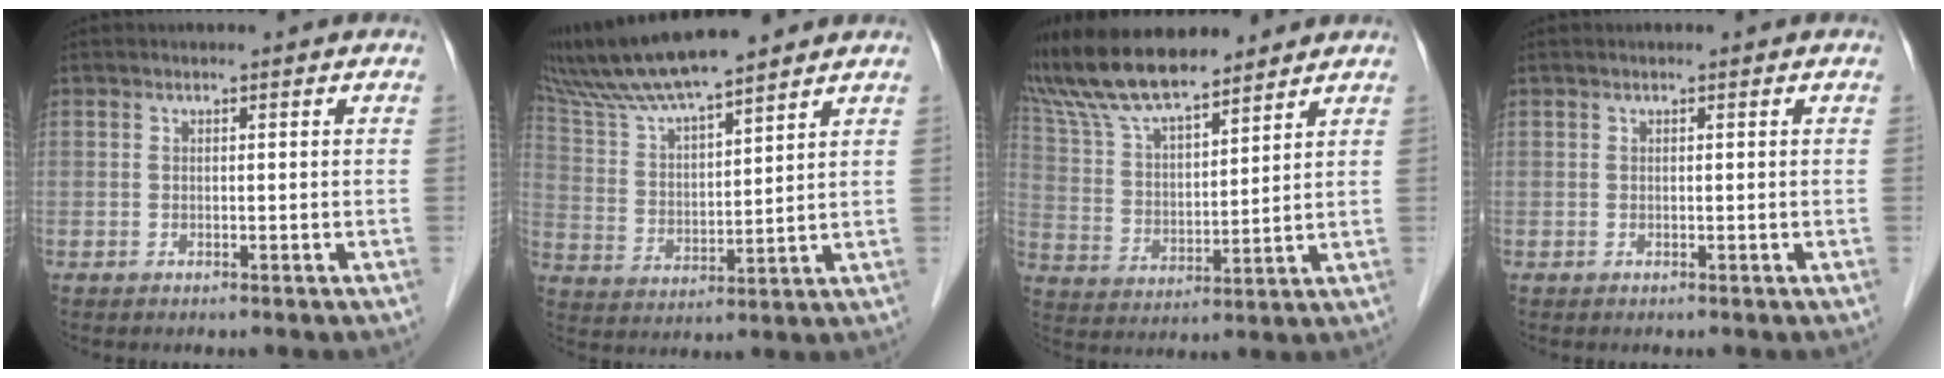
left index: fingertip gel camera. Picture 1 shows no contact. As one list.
[{"total": 13.7, "force": [12.1, 1.0, 6.3], "torque": [-0.121, 0.021, 0.228]}, {"total": 15.7, "force": [13.8, 3.5, 6.7], "torque": [-0.138, 0.029, 0.265]}, {"total": 0.0}]